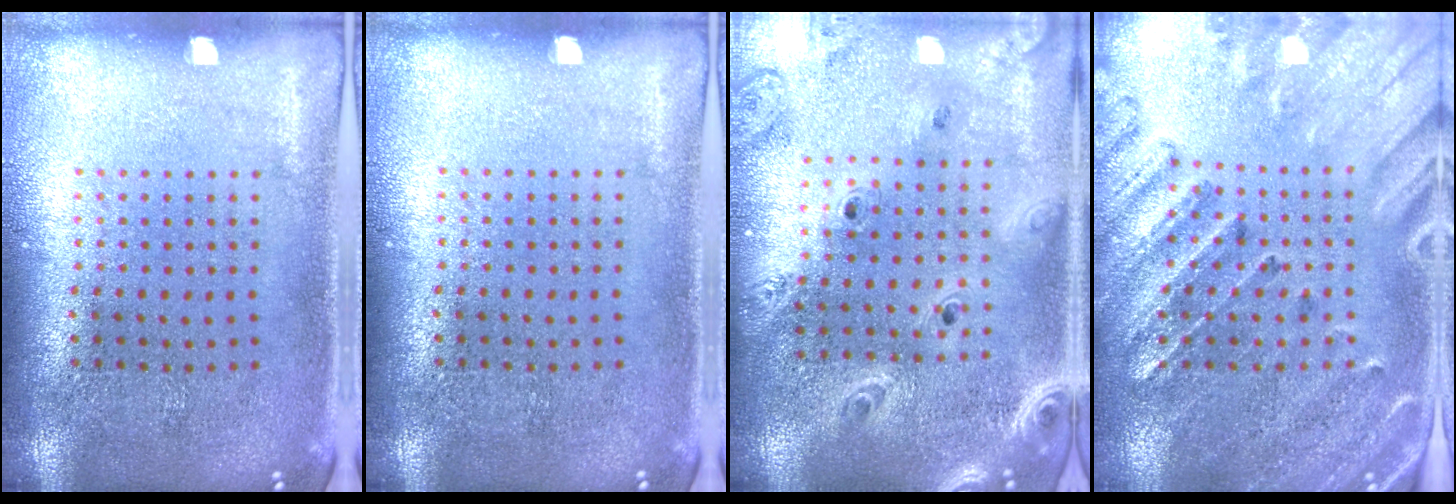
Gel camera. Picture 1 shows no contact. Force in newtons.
{"total": 0.0}
{"total": 2.8, "press": 2.3, "slide": 1.5}
{"total": 2.9, "press": 2.7, "slide": 1.1}